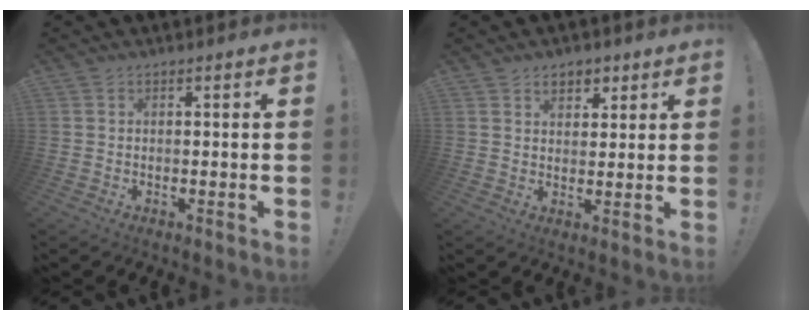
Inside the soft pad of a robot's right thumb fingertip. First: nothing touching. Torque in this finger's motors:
{"motor_torque": [0.00, 0.04, 0.14, 0.44, 0.00]}